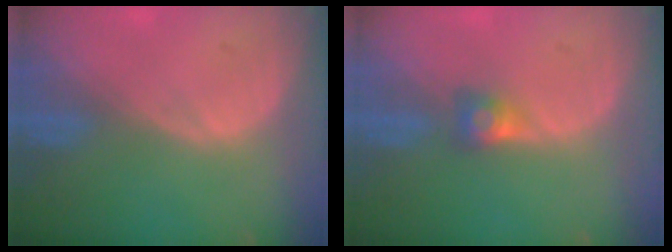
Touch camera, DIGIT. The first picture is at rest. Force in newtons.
{"total": 2.6, "press": 2.4, "slide": 1.0}